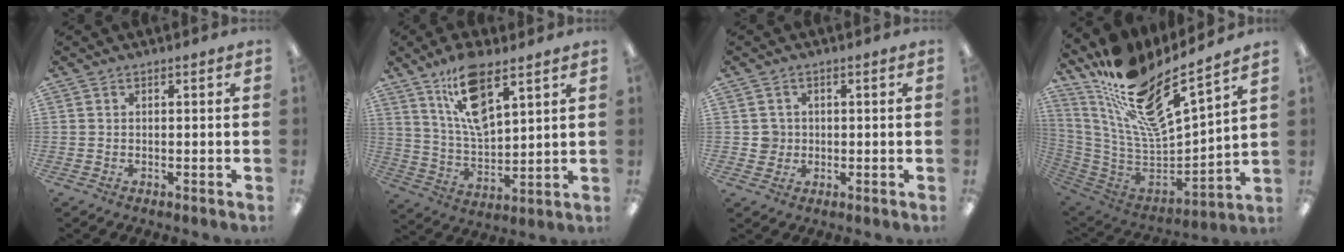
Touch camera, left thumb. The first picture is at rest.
{"total": 14.2, "force": [8.8, 5.9, 9.4], "torque": [-0.167, -0.031, 0.156]}
{"total": 3.0, "force": [0.2, 3.0, 0.3], "torque": [-0.003, 0.002, -0.001]}
{"total": 18.6, "force": [14.0, 4.0, 11.6], "torque": [-0.224, -0.109, 0.236]}